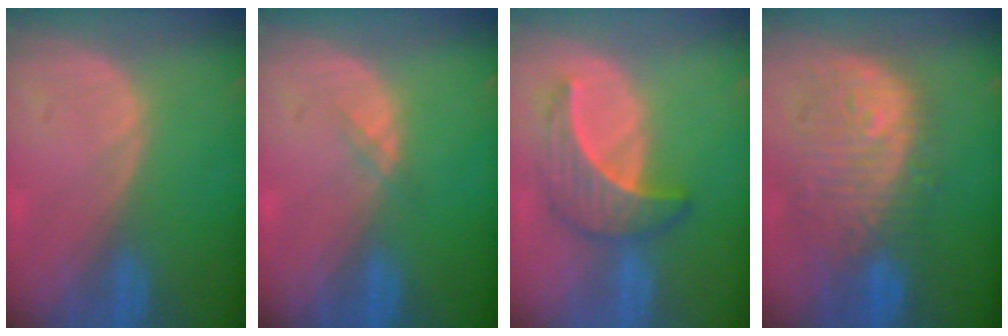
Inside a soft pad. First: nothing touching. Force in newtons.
{"total": 1.0, "press": 1.0, "slide": 0.2}
{"total": 6.9, "press": 6.3, "slide": 2.9}
{"total": 11.5, "press": 10.6, "slide": 4.5}